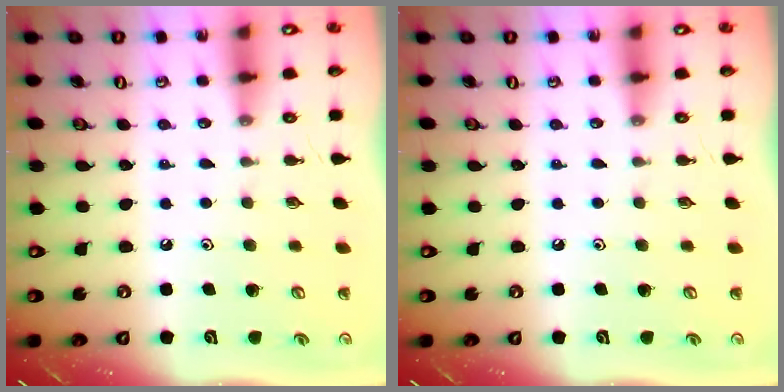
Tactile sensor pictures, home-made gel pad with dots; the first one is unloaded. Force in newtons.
{"total": 0.0}